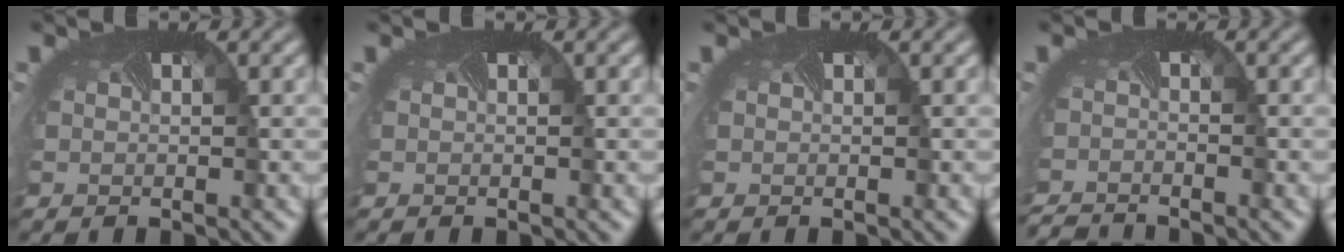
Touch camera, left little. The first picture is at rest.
{"total": 0.0}
{"total": 0.0}
{"total": 2.9, "force": [-2.9, -0.3, -0.1], "torque": [-0.009, -0.024, -0.056]}